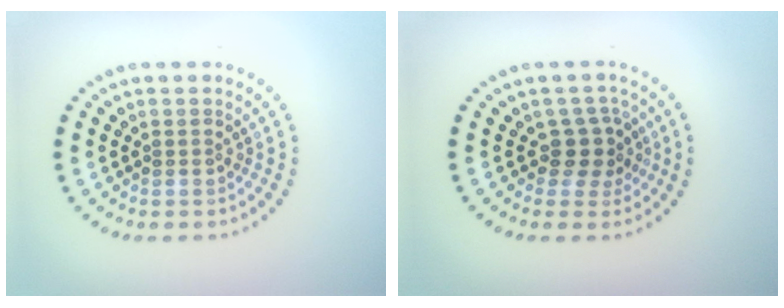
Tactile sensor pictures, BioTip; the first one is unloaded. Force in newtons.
{"total": 2.4, "press": 1.9, "slide": 1.4}